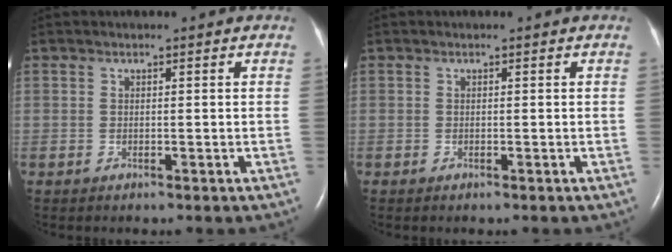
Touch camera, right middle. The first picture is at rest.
{"total": 0.0}